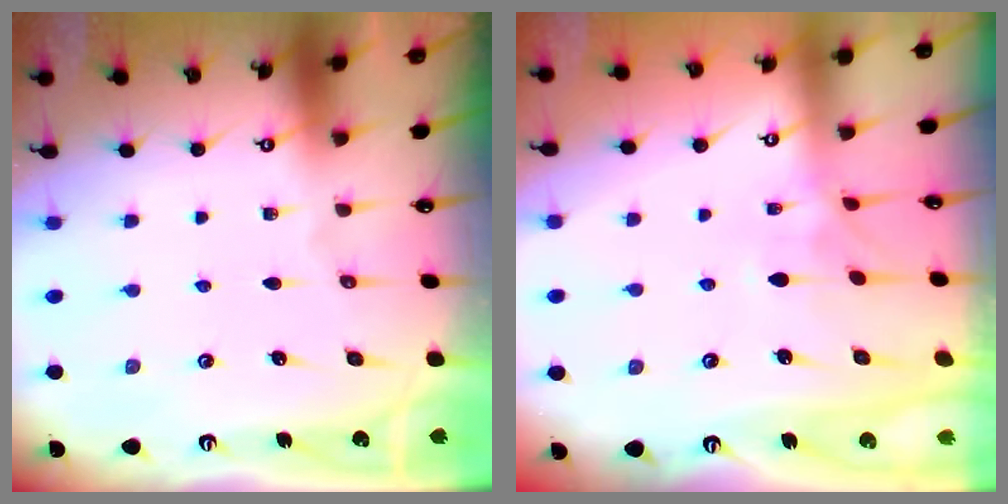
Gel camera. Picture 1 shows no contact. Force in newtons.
{"total": 2.8, "press": 2.6, "slide": 0.9}